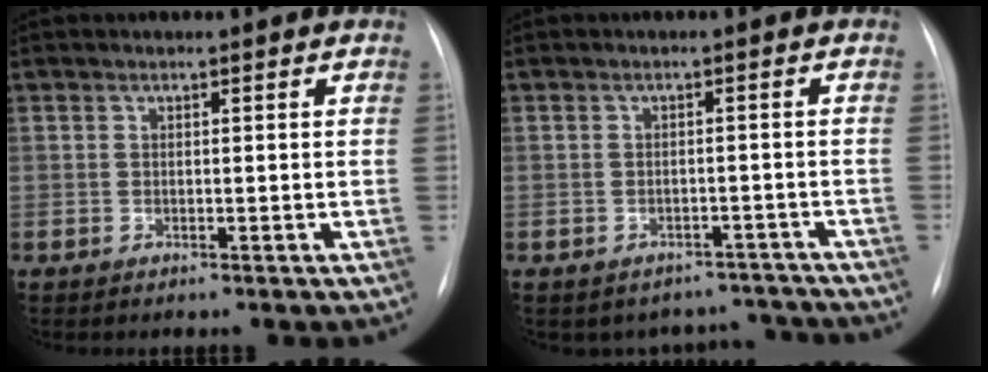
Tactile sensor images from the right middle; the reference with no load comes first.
{"total": 7.1, "force": [-6.4, 3.2, -0.6], "torque": [0.023, 0.032, -0.066]}